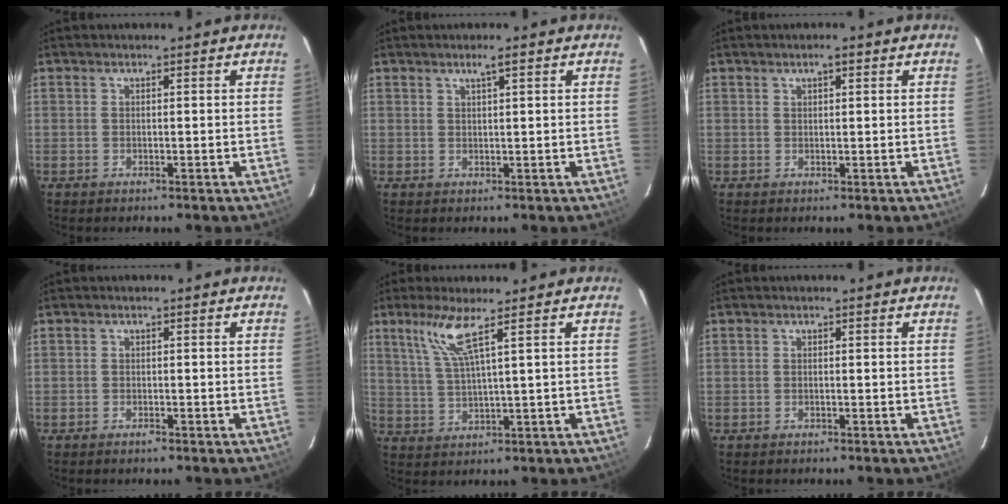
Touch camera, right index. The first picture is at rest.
{"total": 1.8, "force": [1.1, 0.1, 1.4], "torque": [-0.027, 0.005, 0.020]}
{"total": 1.5, "force": [0.8, 0.6, 1.1], "torque": [-0.018, 0.007, 0.012]}
{"total": 0.9, "force": [-0.7, 0.4, 0.4], "torque": [-0.009, -0.001, -0.014]}
{"total": 6.2, "force": [3.6, -0.4, 5.0], "torque": [-0.103, -0.004, 0.079]}
{"total": 0.0}